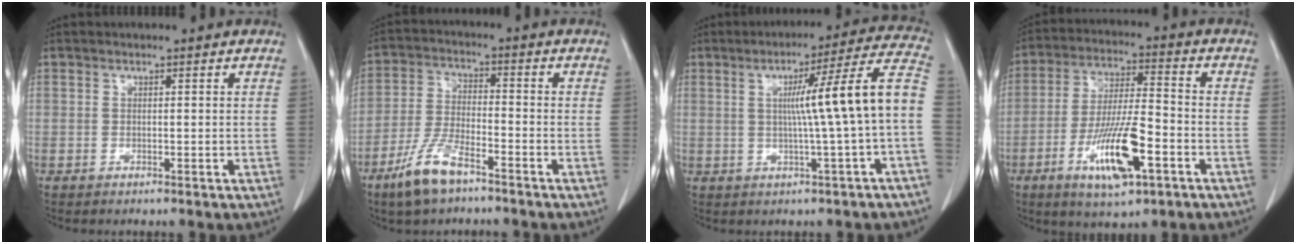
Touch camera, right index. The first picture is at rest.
{"total": 8.3, "force": [-5.7, 2.2, 5.6], "torque": [-0.124, -0.010, -0.109]}
{"total": 12.8, "force": [-0.4, -1.6, 12.6], "torque": [-0.170, 0.020, -0.009]}
{"total": 13.0, "force": [-5.4, 2.6, 11.6], "torque": [-0.220, -0.011, -0.092]}